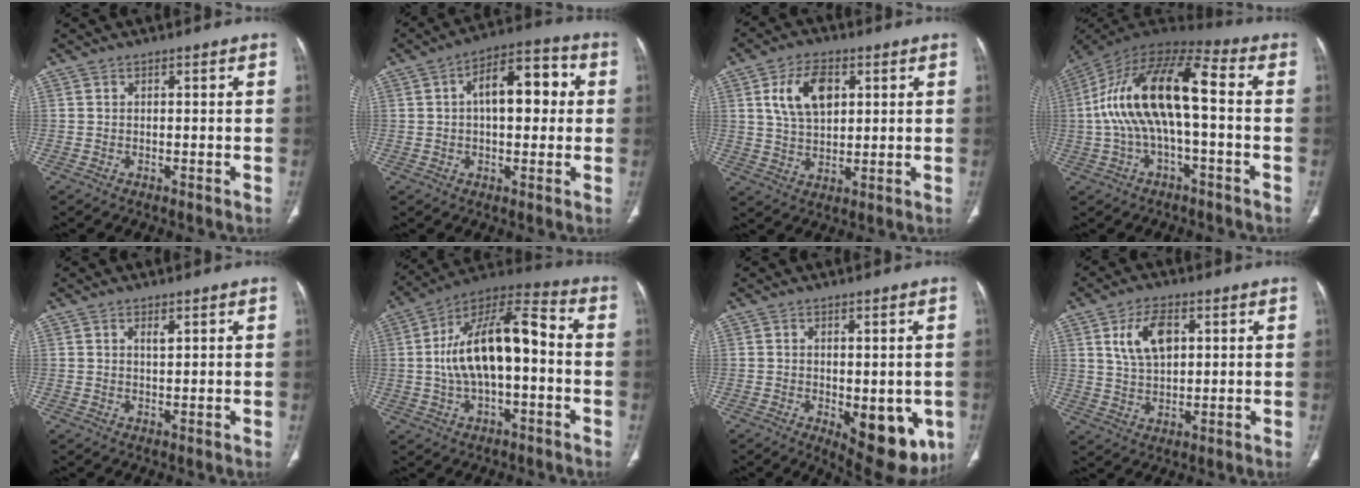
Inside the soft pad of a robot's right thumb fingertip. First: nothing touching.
{"total": 12.6, "force": [2.0, 6.4, 10.6], "torque": [-0.135, 0.029, 0.024]}
{"total": 10.2, "force": [3.3, 6.1, 7.5], "torque": [-0.122, -0.006, 0.062]}
{"total": 17.9, "force": [-0.2, 7.2, 16.4], "torque": [-0.323, 0.055, -0.011]}
{"total": 1.5, "force": [0.8, 0.6, 1.1], "torque": [-0.018, -0.005, 0.015]}
{"total": 17.7, "force": [-0.6, 8.1, 15.7], "torque": [-0.275, 0.048, -0.016]}
{"total": 12.5, "force": [-3.4, 5.7, 10.6], "torque": [-0.105, -0.014, -0.027]}
{"total": 8.6, "force": [2.9, 4.9, 6.5], "torque": [-0.108, -0.007, 0.059]}